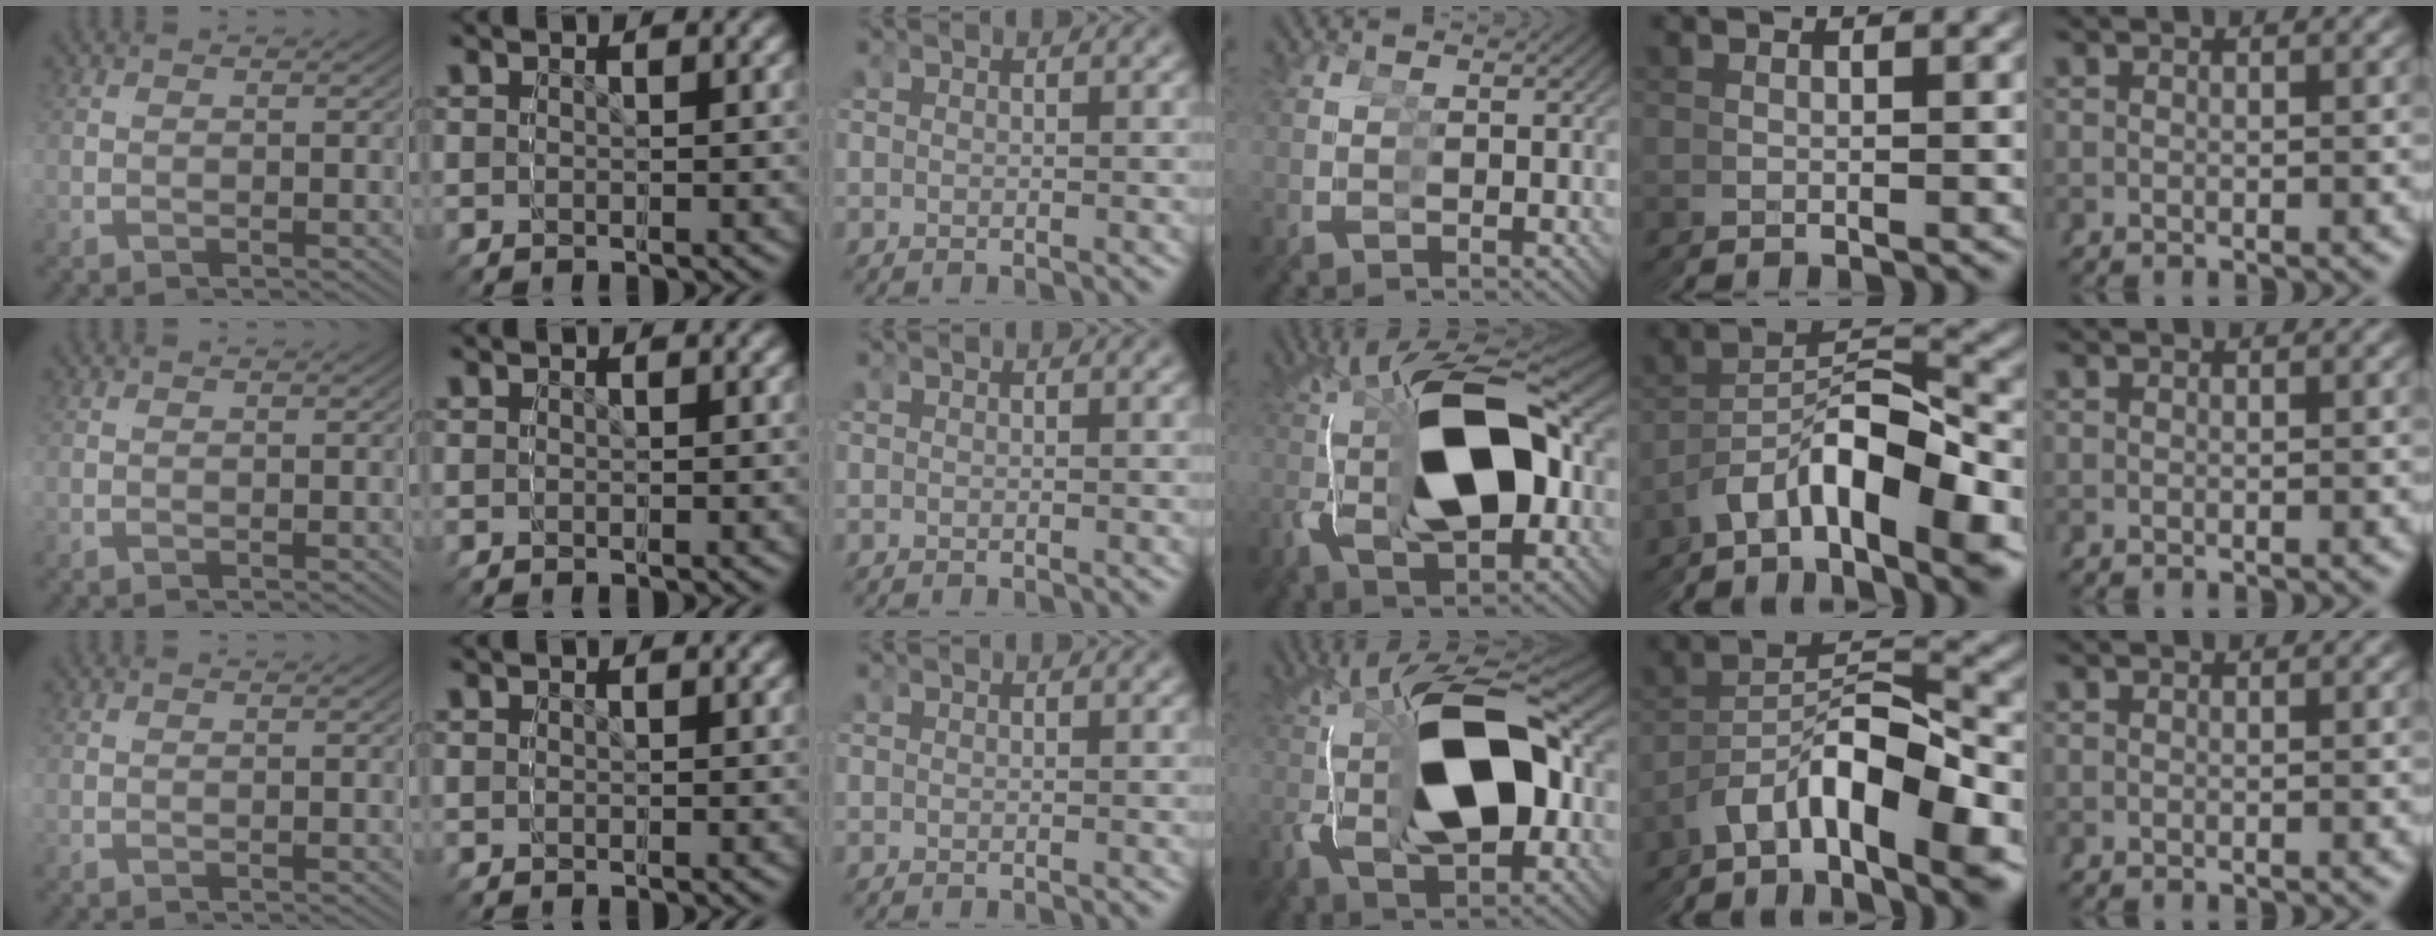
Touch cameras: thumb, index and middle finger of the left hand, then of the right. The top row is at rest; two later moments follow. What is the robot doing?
{"motion": "grasp_and_lifting", "object": "glasses"}